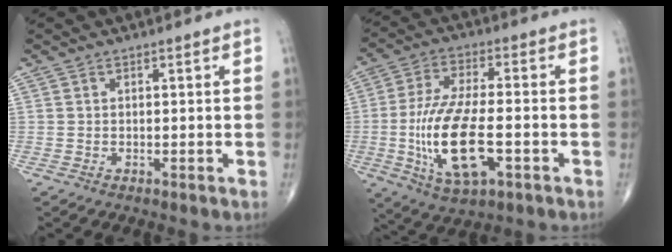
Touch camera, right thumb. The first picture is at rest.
{"total": 15.9, "force": [-3.6, 6.2, 14.2], "torque": [-0.285, 0.007, -0.060]}